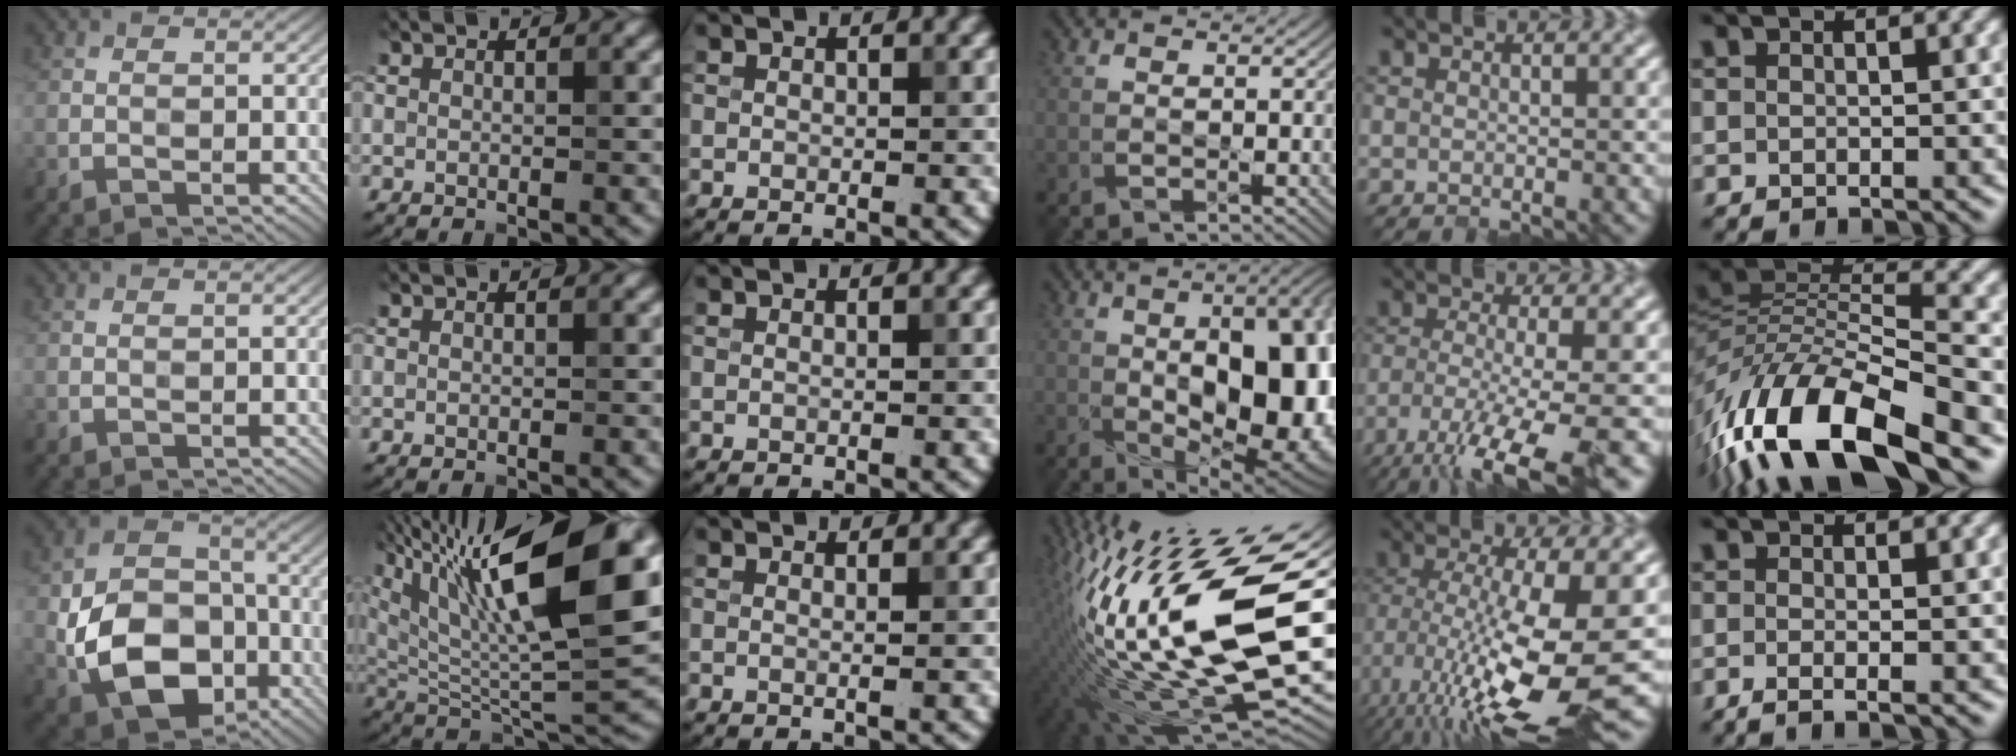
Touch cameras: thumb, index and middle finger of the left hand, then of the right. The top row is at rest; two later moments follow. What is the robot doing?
{"motion": "open", "object": "stapler"}